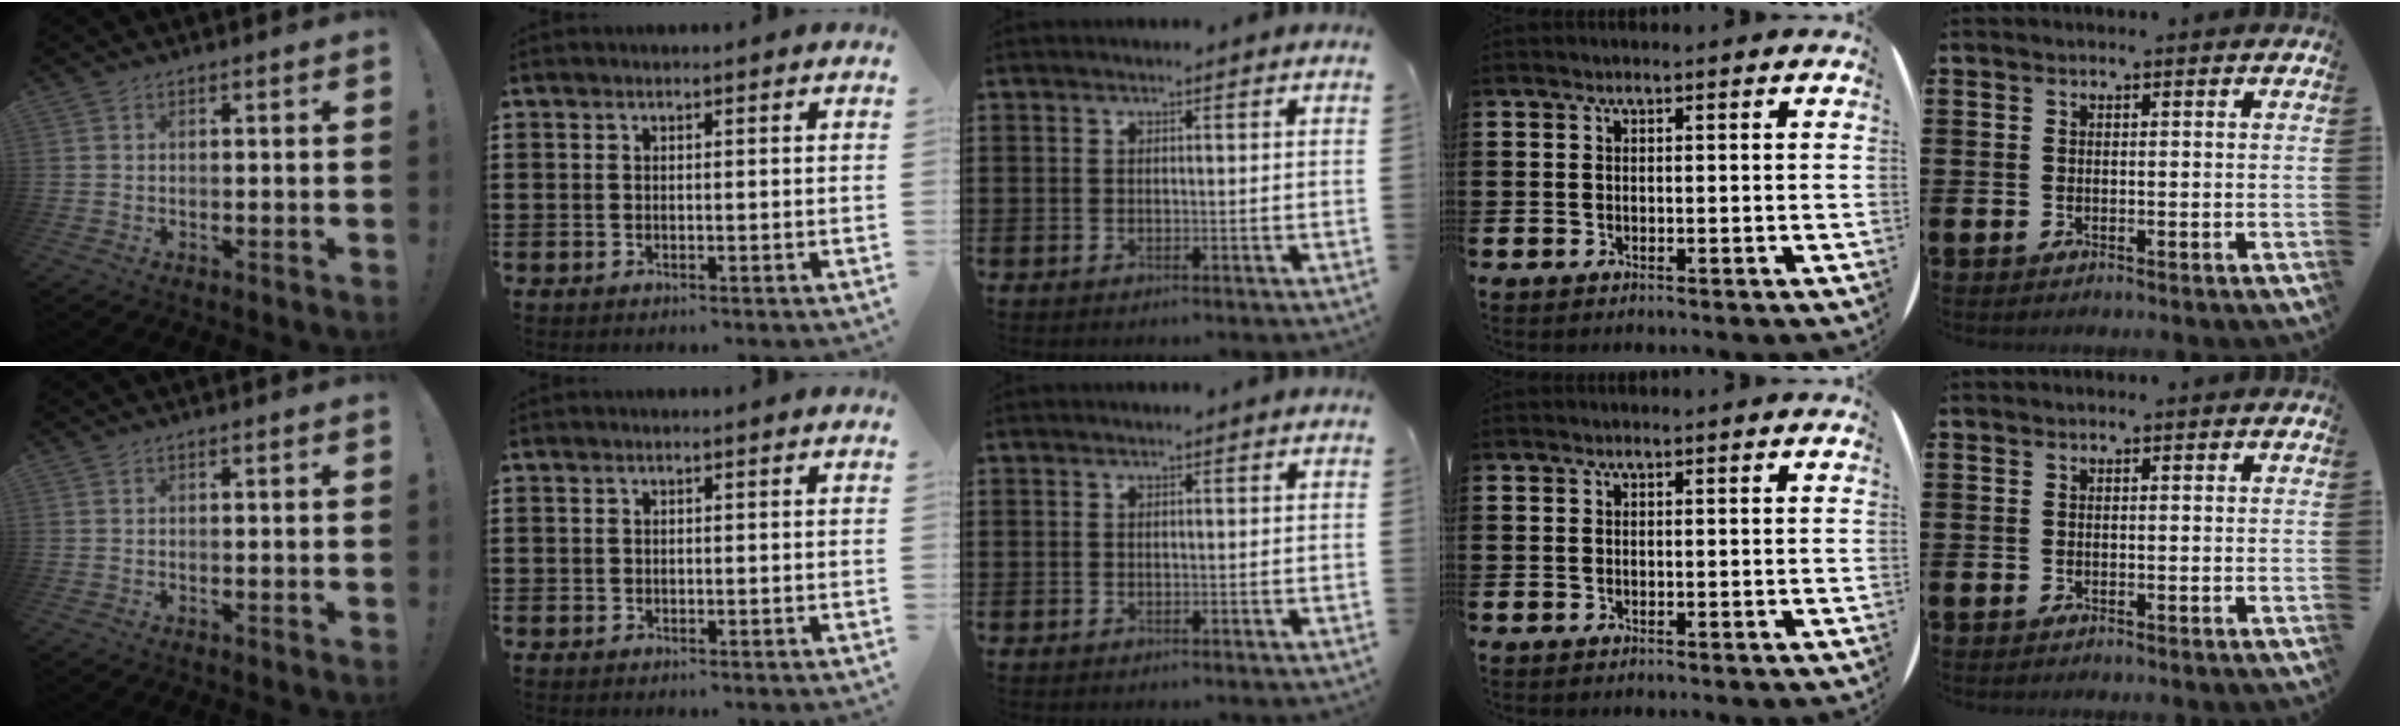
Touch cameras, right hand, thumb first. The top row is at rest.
{}